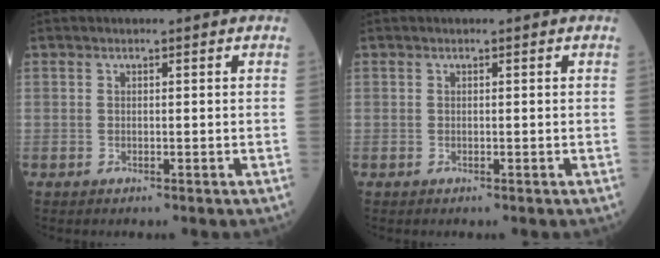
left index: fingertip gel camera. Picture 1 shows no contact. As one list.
[{"total": 0.0}]